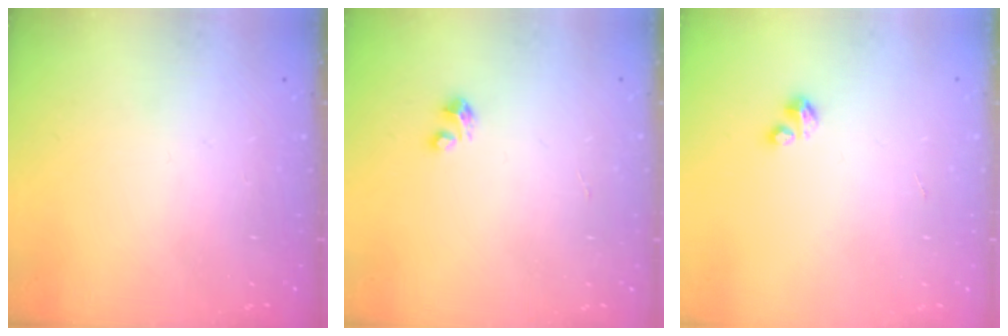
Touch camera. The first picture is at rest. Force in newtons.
{"total": 2.1, "press": 2.1, "slide": 0.1}
{"total": 2.1, "press": 2.0, "slide": 0.5}